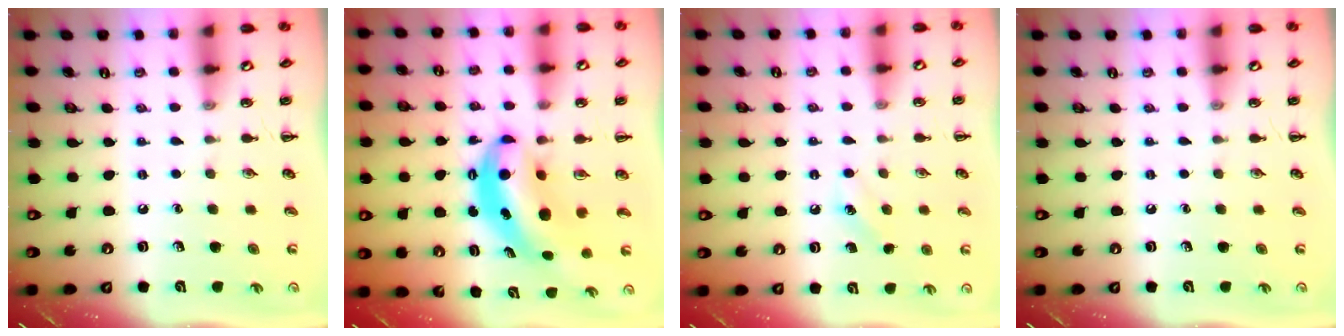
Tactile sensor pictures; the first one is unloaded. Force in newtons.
{"total": 8.3, "press": 8.0, "slide": 2.1}
{"total": 5.7, "press": 5.5, "slide": 1.6}
{"total": 0.0}